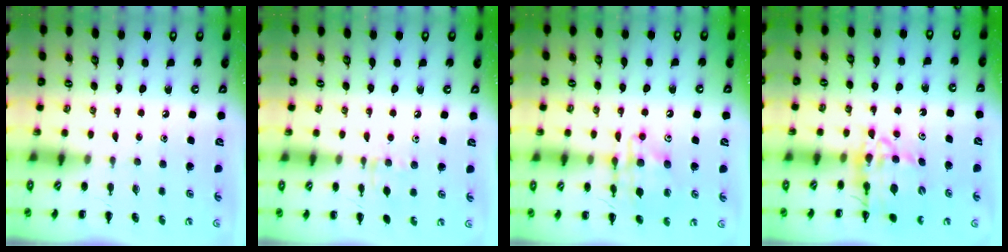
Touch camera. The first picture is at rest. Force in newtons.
{"total": 5.9, "press": 5.8, "slide": 1.0}
{"total": 13.9, "press": 13.7, "slide": 2.5}
{"total": 13.5, "press": 12.9, "slide": 3.9}